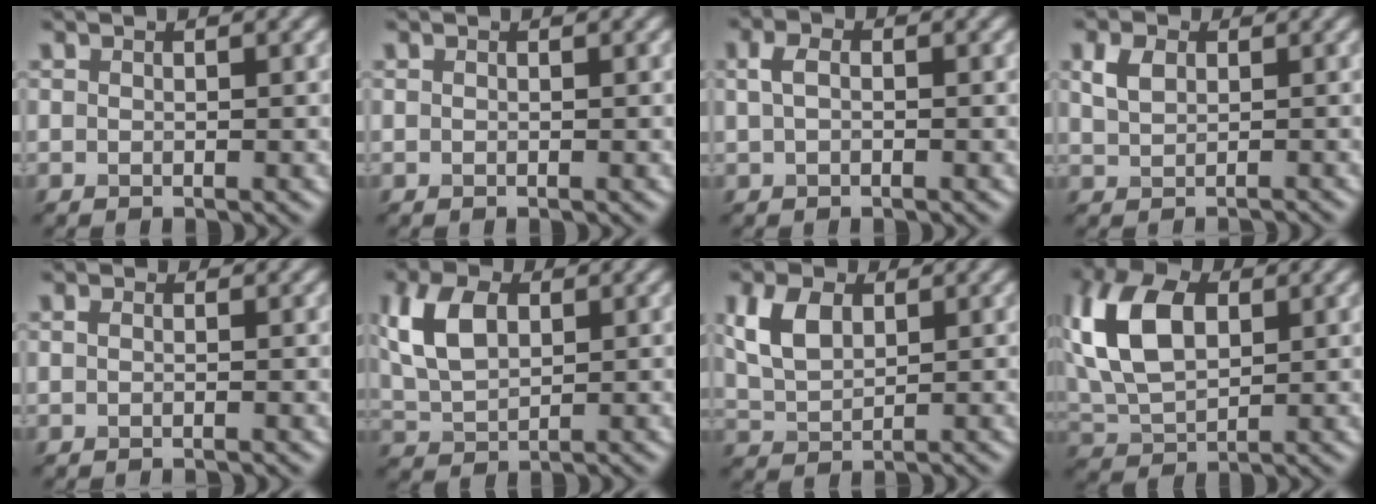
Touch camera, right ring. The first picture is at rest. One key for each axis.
{"total": 0.0}
{"total": 0.8, "fx": 0.0, "fy": 0.4, "fz": 0.7, "tx": -0.032, "ty": 0.011, "tz": 0.014}
{"total": 1.0, "fx": 0.5, "fy": 0.8, "fz": 0.4, "tx": -0.018, "ty": 0.011, "tz": 0.029}
{"total": 1.2, "fx": -0.3, "fy": 0.9, "fz": 0.7, "tx": 0.001, "ty": 0.008, "tz": -0.016}
{"total": 5.5, "fx": 1.7, "fy": 3.5, "fz": 3.9, "tx": -0.106, "ty": 0.020, "tz": 0.052}
{"total": 3.9, "fx": 1.5, "fy": 2.6, "fz": 2.5, "tx": -0.070, "ty": 0.013, "tz": 0.047}
{"total": 8.8, "fx": 2.4, "fy": 5.4, "fz": 6.5, "tx": -0.168, "ty": 0.029, "tz": 0.060}